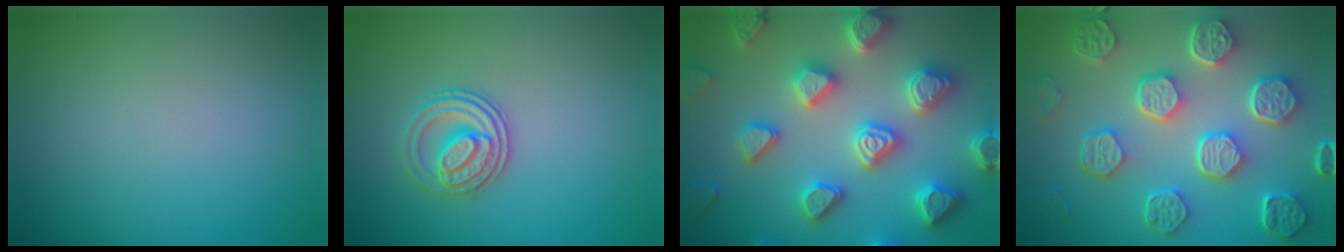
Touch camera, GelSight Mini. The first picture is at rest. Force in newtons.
{"total": 2.8, "press": 2.6, "slide": 1.1}
{"total": 7.4, "press": 7.3, "slide": 1.6}
{"total": 8.1, "press": 6.1, "slide": 5.4}